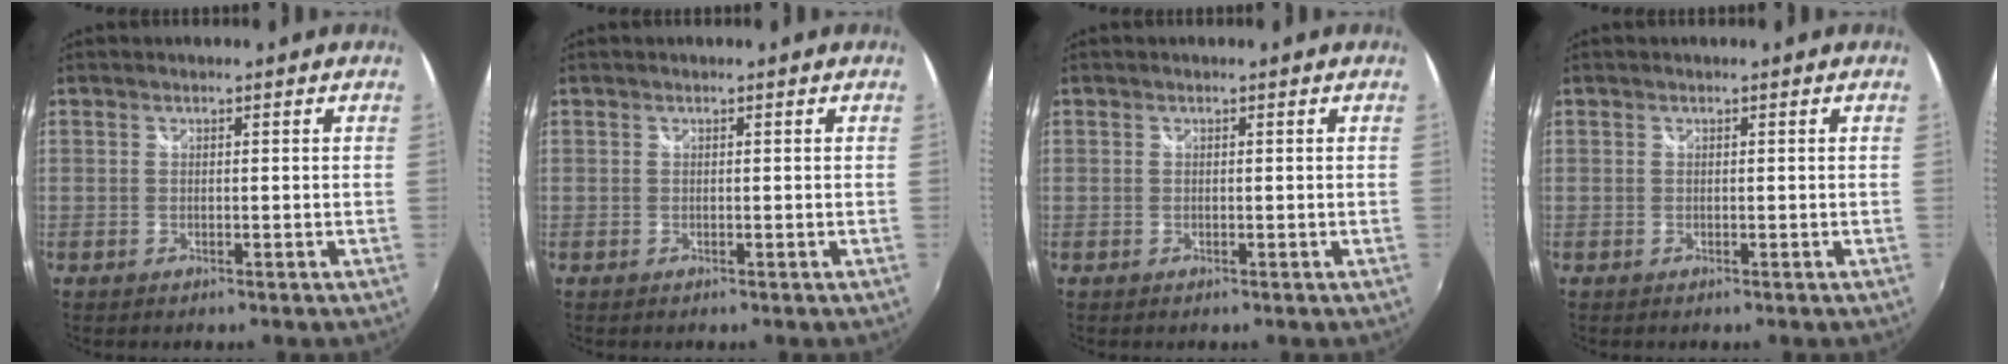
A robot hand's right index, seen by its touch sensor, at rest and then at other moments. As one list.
[{"total": 0.0}, {"total": 0.0}, {"total": 0.0}]